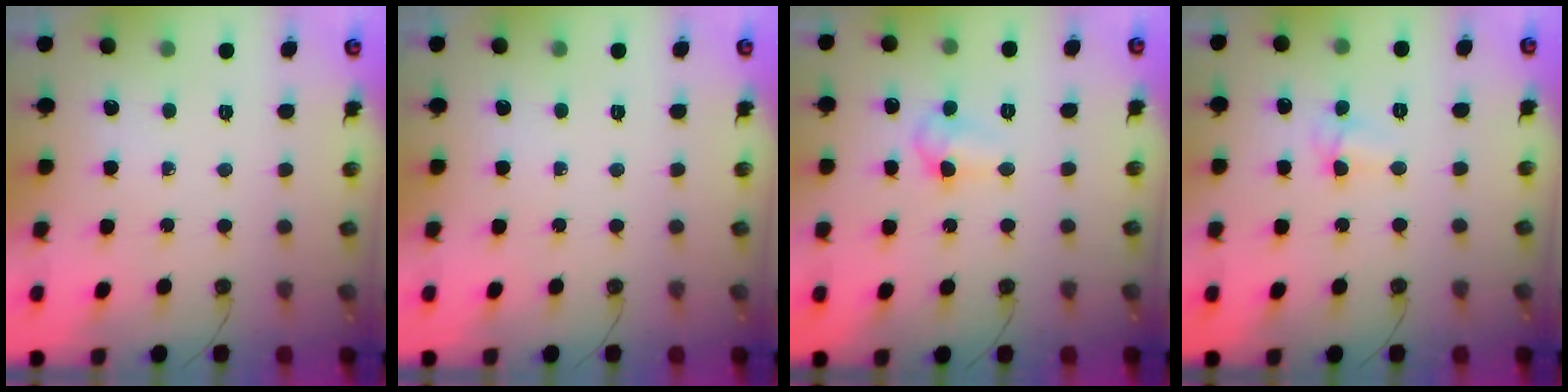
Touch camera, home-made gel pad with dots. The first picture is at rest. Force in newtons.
{"total": 0.0}
{"total": 7.1, "press": 6.0, "slide": 3.8}
{"total": 4.2, "press": 4.0, "slide": 1.3}